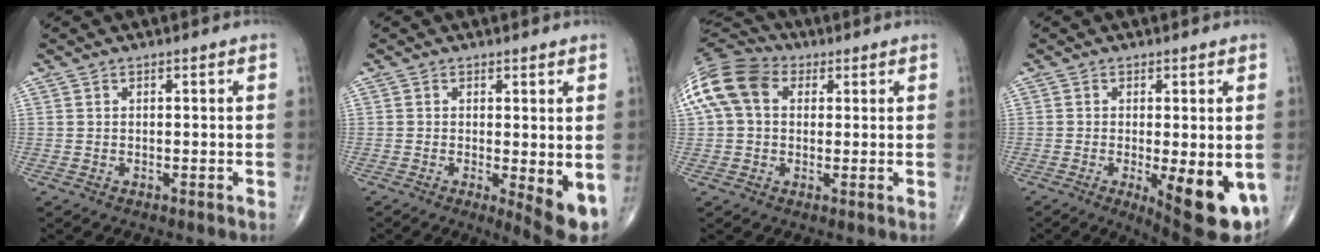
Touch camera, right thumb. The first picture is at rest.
{"total": 6.1, "force": [-0.6, 1.8, 5.8], "torque": [-0.081, -0.018, -0.009]}
{"total": 14.9, "force": [3.8, 10.8, 9.5], "torque": [-0.201, 0.037, 0.059]}
{"total": 12.5, "force": [-3.5, 4.0, 11.4], "torque": [-0.134, -0.020, -0.037]}